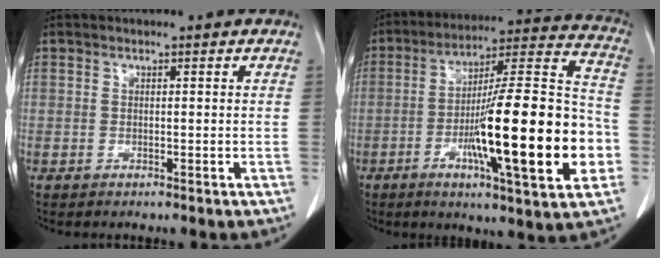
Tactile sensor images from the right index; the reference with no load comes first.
{"total": 24.1, "force": [-6.0, 2.4, 23.2], "torque": [-0.332, 0.000, -0.095]}